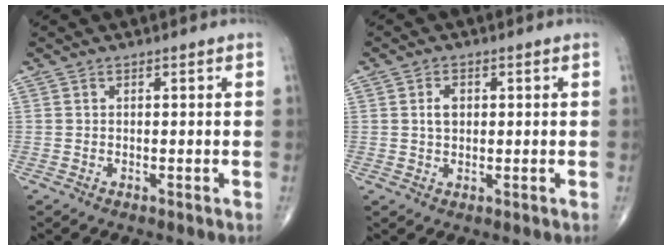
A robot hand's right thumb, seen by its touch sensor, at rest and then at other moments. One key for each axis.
{"total": 3.0, "fx": 0.6, "fy": 2.1, "fz": 2.1, "tx": -0.032, "ty": 0.002, "tz": 0.011}